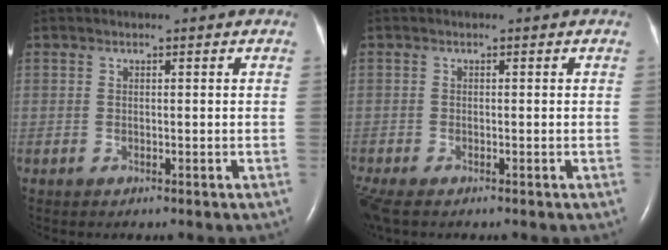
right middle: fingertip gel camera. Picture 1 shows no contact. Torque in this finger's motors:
{"motor_torque": [0.61, -0.61, 0.07, 0.08]}